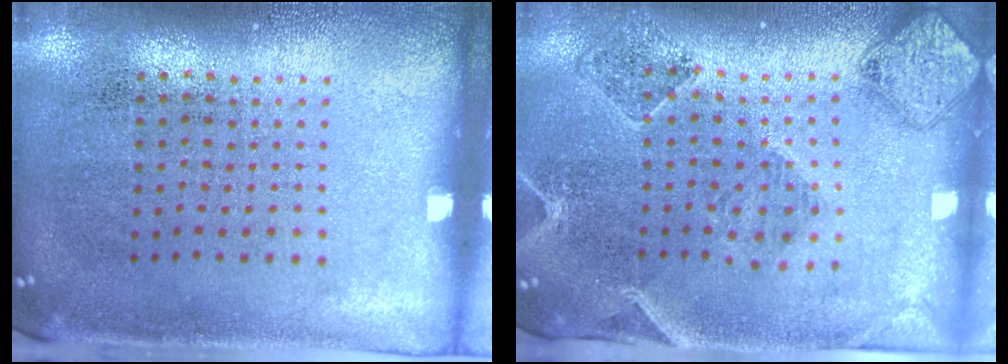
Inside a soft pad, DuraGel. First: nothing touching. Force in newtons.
{"total": 0.7, "press": 0.7, "slide": 0.3}